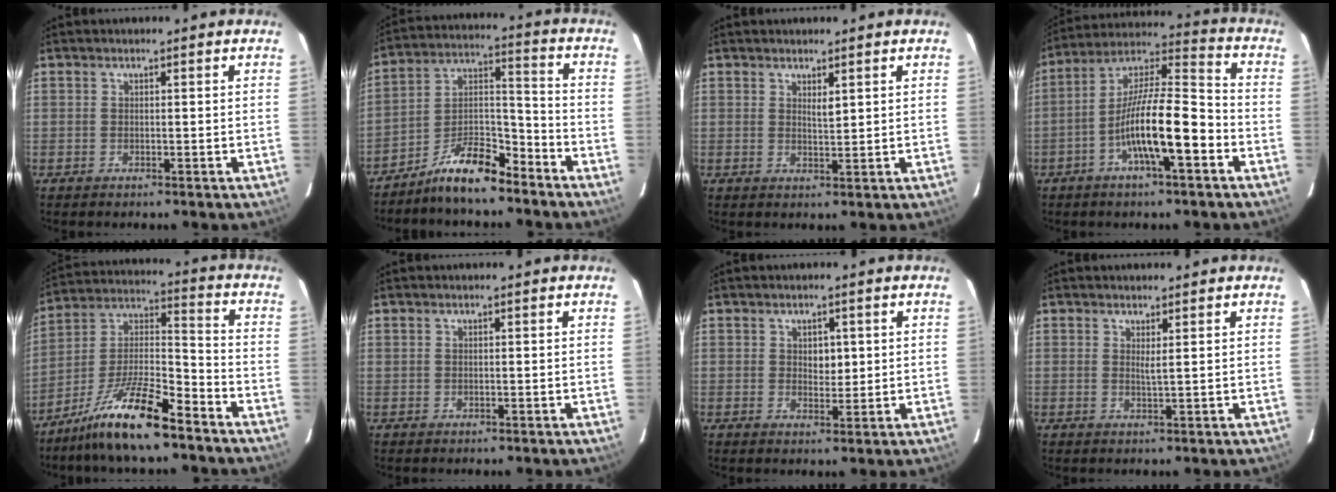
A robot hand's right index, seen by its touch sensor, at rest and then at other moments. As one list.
[{"total": 10.3, "force": [-8.3, 1.6, 6.0], "torque": [-0.118, 0.014, -0.151]}, {"total": 1.5, "force": [0.9, 0.3, 1.2], "torque": [-0.023, -0.005, 0.017]}, {"total": 14.3, "force": [-5.0, 2.4, 13.2], "torque": [-0.241, 0.014, -0.088]}, {"total": 14.6, "force": [-10.5, 2.0, 9.9], "torque": [-0.195, -0.001, -0.189]}, {"total": 0.0}, {"total": 2.7, "force": [0.7, 1.7, 2.0], "torque": [-0.024, -0.002, 0.012]}, {"total": 1.1, "force": [0.5, -0.2, 1.0], "torque": [-0.021, -0.006, 0.010]}]